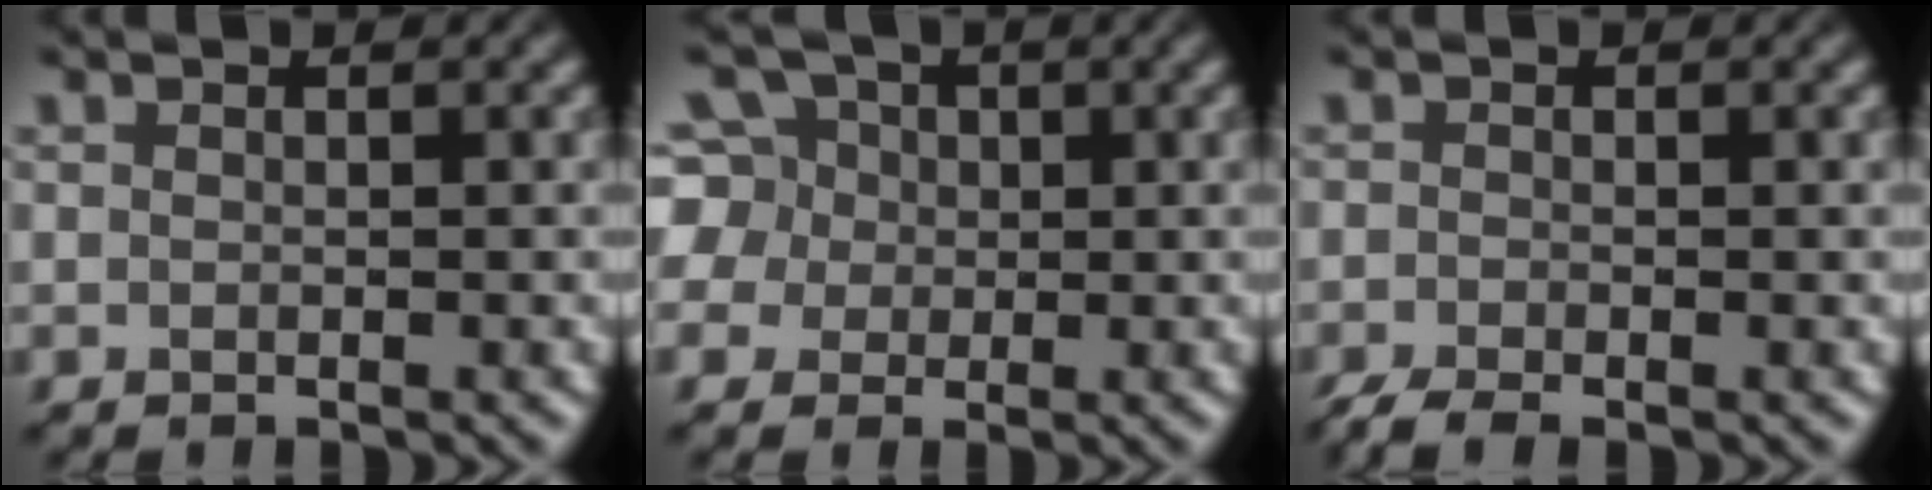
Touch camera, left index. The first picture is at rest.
{"total": 7.3, "force": [2.5, 6.2, 2.8], "torque": [-0.065, 0.031, 0.020]}
{"total": 2.5, "force": [-1.8, 0.7, 1.6], "torque": [-0.033, -0.008, -0.041]}